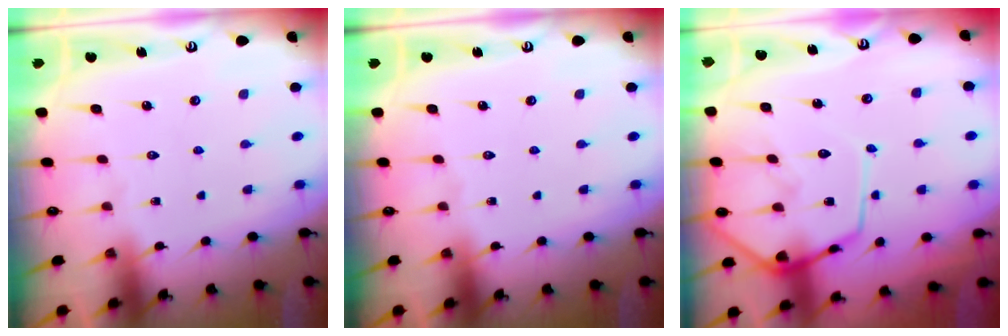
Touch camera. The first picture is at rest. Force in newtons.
{"total": 0.0}
{"total": 13.7, "press": 13.7, "slide": 1.1}